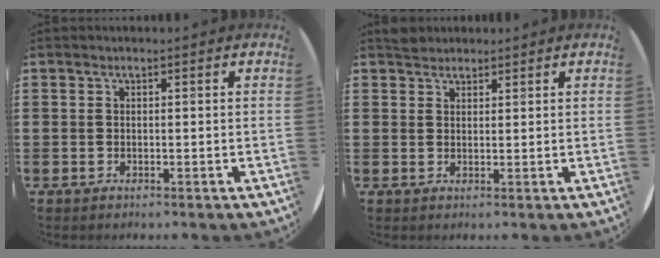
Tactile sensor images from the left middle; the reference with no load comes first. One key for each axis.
{"total": 1.7, "fx": 1.6, "fy": 0.6, "fz": -0.1, "tx": 0.006, "ty": 0.001, "tz": 0.031}